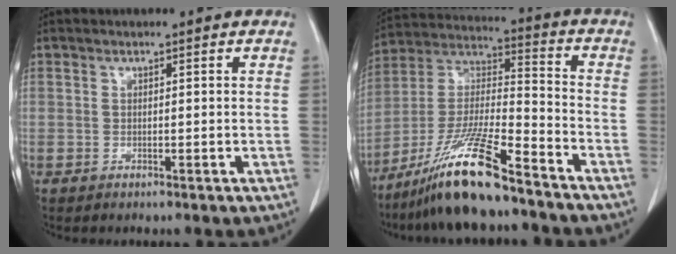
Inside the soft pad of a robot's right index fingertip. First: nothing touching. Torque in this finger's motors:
{"motor_torque": [1.22, -0.92, 0.32, 0.16]}